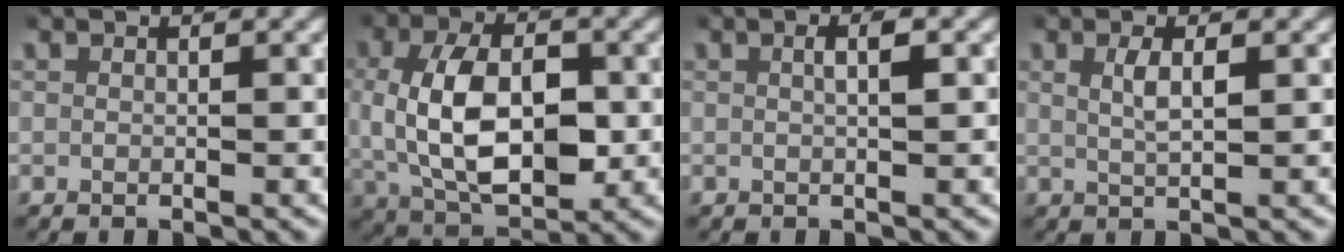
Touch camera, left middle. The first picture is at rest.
{"total": 9.4, "force": [-0.4, 5.9, 7.3], "torque": [-0.153, -0.015, 0.002]}
{"total": 1.5, "force": [0.2, 0.2, 1.5], "torque": [-0.020, 0.004, 0.000]}
{"total": 1.8, "force": [0.6, 0.3, 1.7], "torque": [-0.033, -0.005, 0.016]}